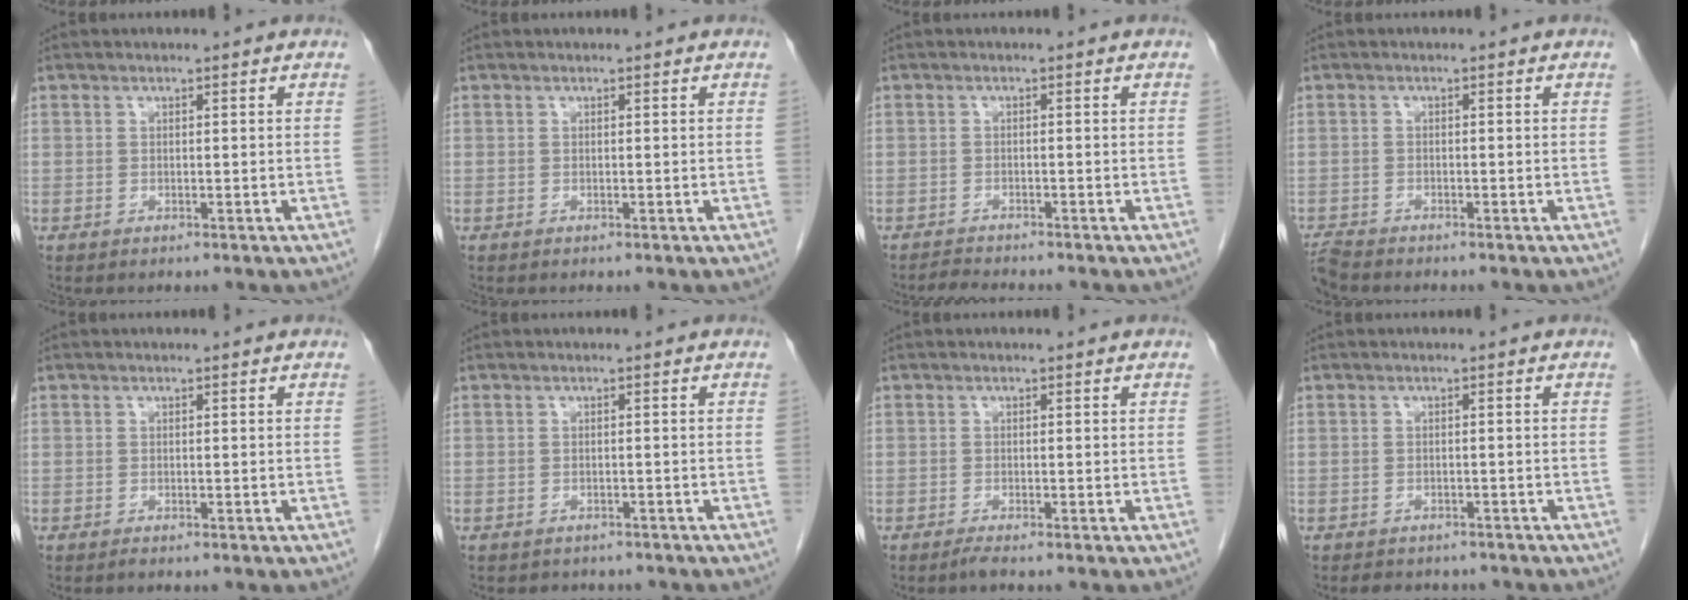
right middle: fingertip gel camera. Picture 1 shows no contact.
{"total": 0.0}
{"total": 2.1, "force": [-2.0, -0.4, 0.2], "torque": [-0.012, -0.014, -0.036]}
{"total": 3.2, "force": [-3.1, 0.4, 0.7], "torque": [-0.017, -0.014, -0.060]}
{"total": 0.0}
{"total": 3.3, "force": [-2.9, 1.5, 0.4], "torque": [-0.013, 0.000, -0.036]}
{"total": 1.0, "force": [-0.8, -0.3, 0.5], "torque": [-0.012, -0.003, -0.016]}
{"total": 4.6, "force": [-4.0, 1.9, 0.9], "torque": [-0.014, -0.001, -0.048]}